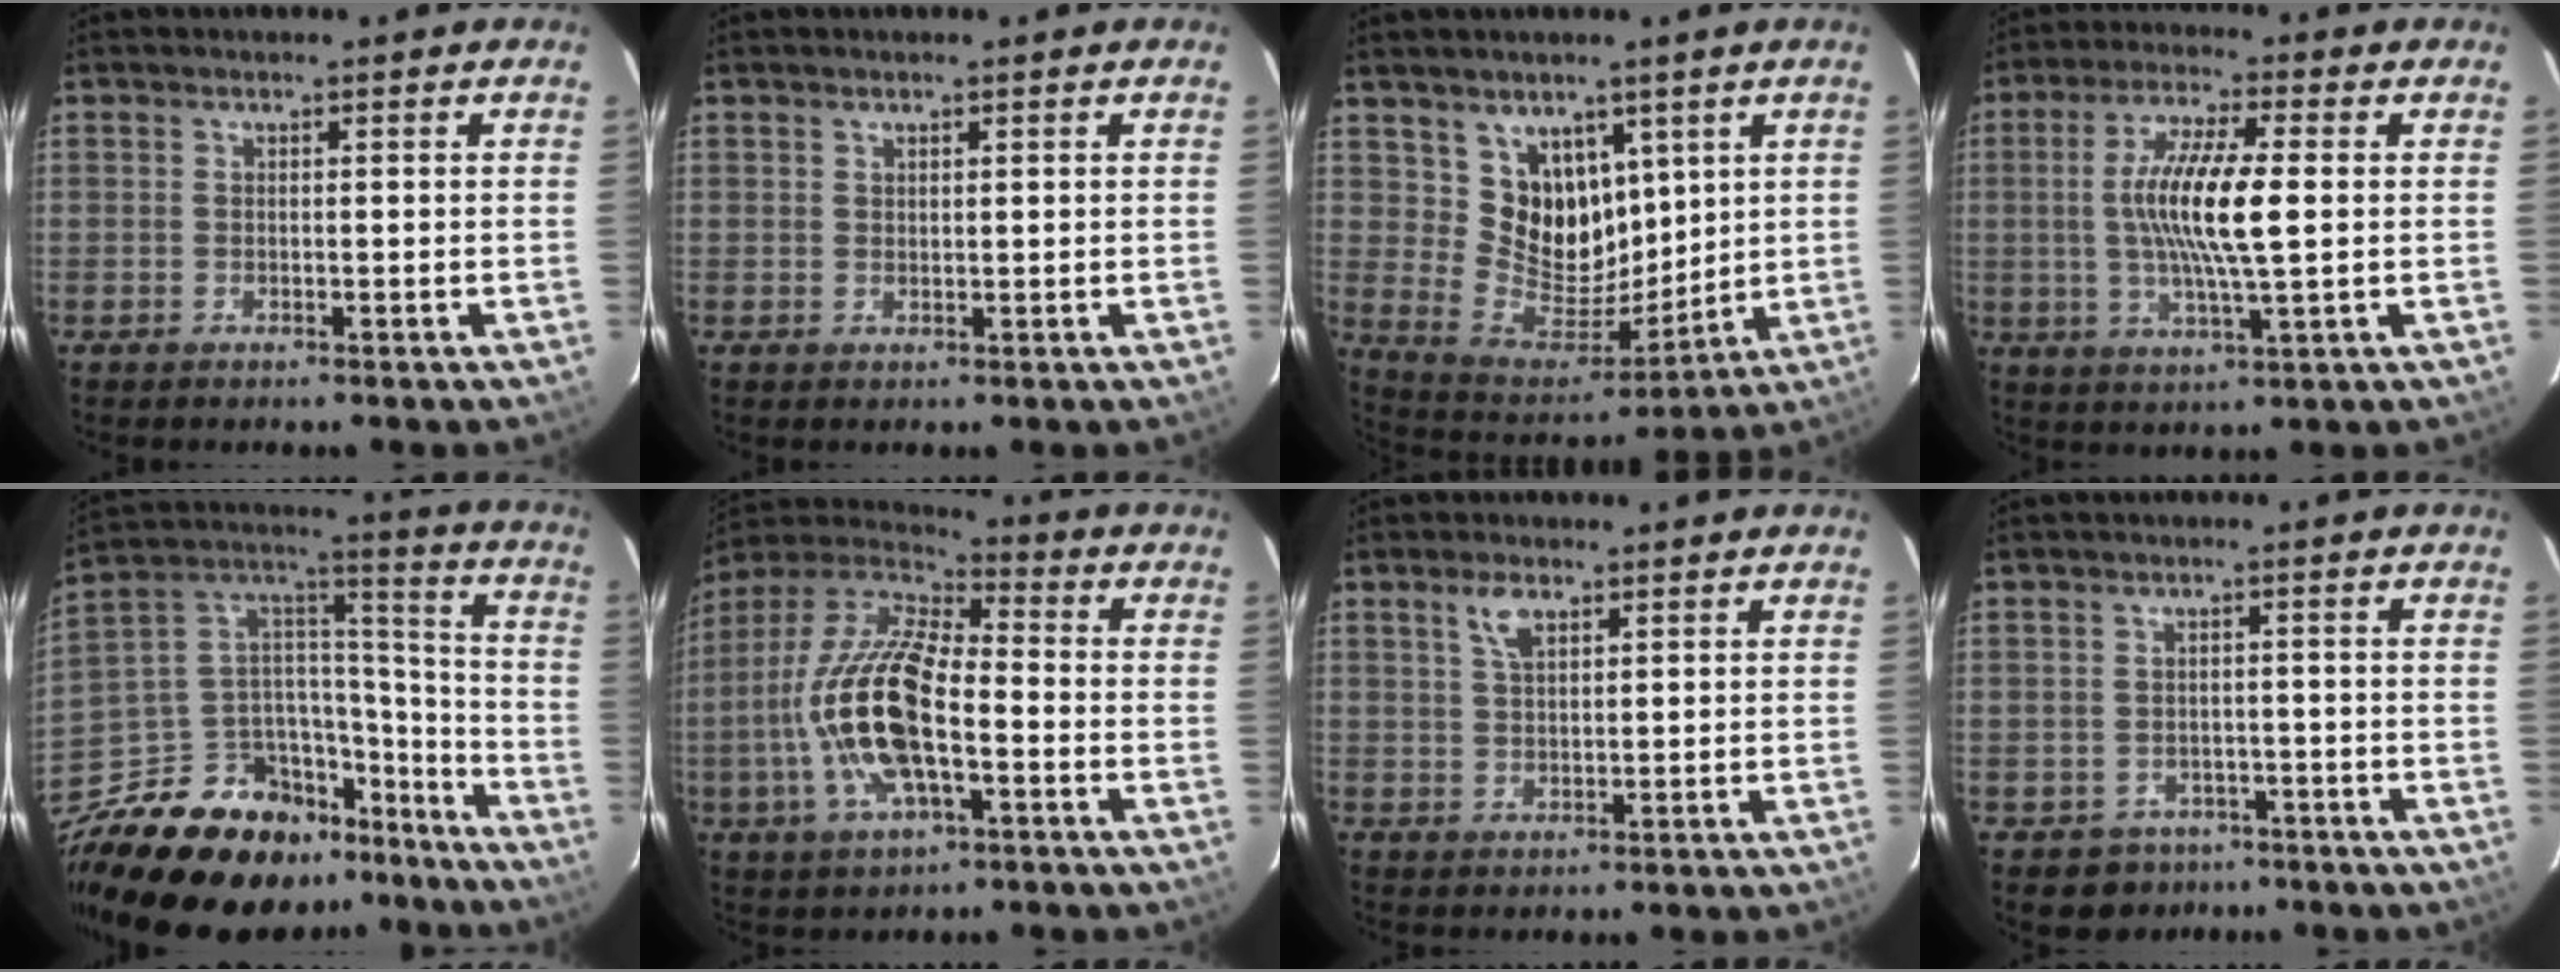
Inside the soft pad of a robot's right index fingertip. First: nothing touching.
{"total": 0.8, "force": [0.7, 0.4, 0.3], "torque": [-0.005, 0.001, 0.013]}
{"total": 11.9, "force": [6.1, 9.2, 4.4], "torque": [-0.078, -0.010, 0.130]}
{"total": 11.9, "force": [0.6, 2.0, 11.8], "torque": [-0.225, 0.001, 0.009]}
{"total": 28.9, "force": [-21.9, 13.5, 13.2], "torque": [-0.265, 0.057, -0.328]}
{"total": 18.4, "force": [-4.2, 7.2, 16.4], "torque": [-0.337, -0.002, -0.089]}
{"total": 3.7, "force": [2.1, 1.7, 2.6], "torque": [-0.048, 0.006, 0.041]}
{"total": 4.8, "force": [-2.8, 3.9, 0.2], "torque": [-0.013, 0.023, -0.034]}